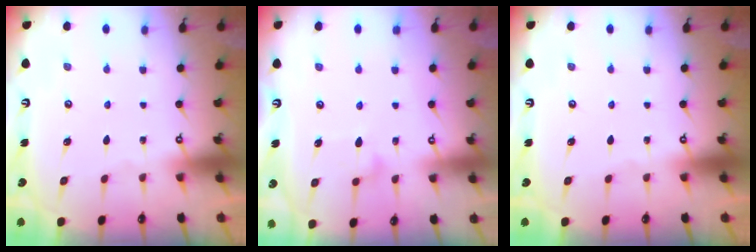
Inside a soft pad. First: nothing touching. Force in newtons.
{"total": 9.7, "press": 9.7, "slide": 0.5}
{"total": 0.0}